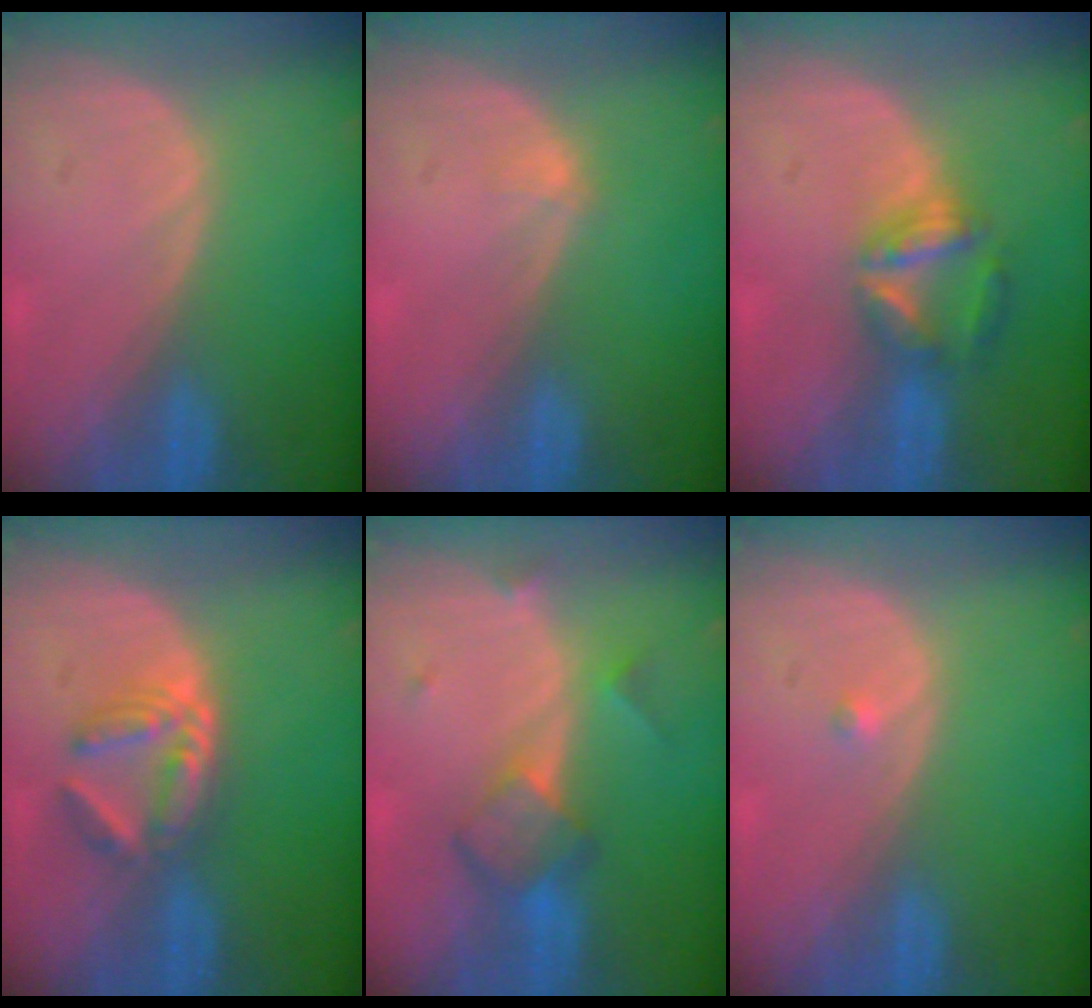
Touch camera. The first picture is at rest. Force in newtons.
{"total": 0.8, "press": 0.6, "slide": 0.5}
{"total": 5.7, "press": 5.4, "slide": 1.9}
{"total": 5.9, "press": 5.2, "slide": 2.9}
{"total": 5.9, "press": 5.2, "slide": 2.9}
{"total": 0.7, "press": 0.5, "slide": 0.4}